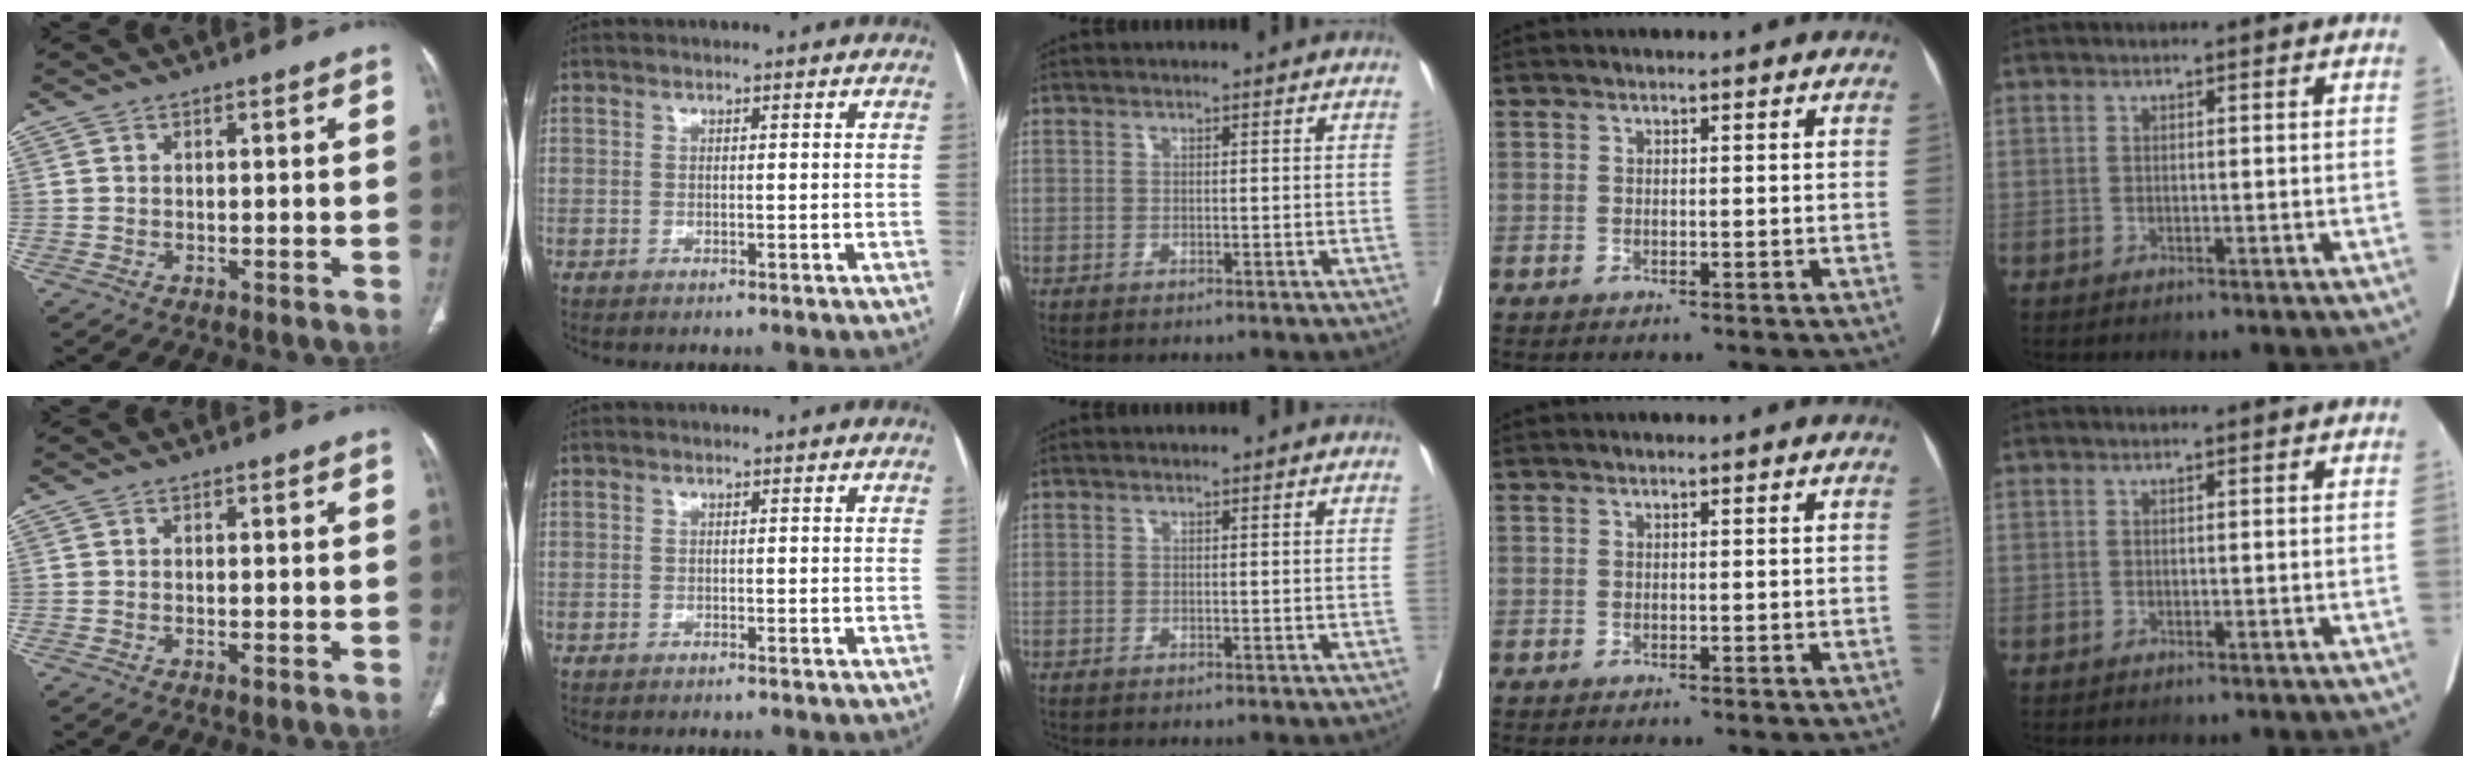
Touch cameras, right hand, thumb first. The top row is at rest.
{"thumb": {"total": 0.7, "force": [-0.4, 0.2, 0.5], "torque": [-0.010, -0.001, -0.008]}}